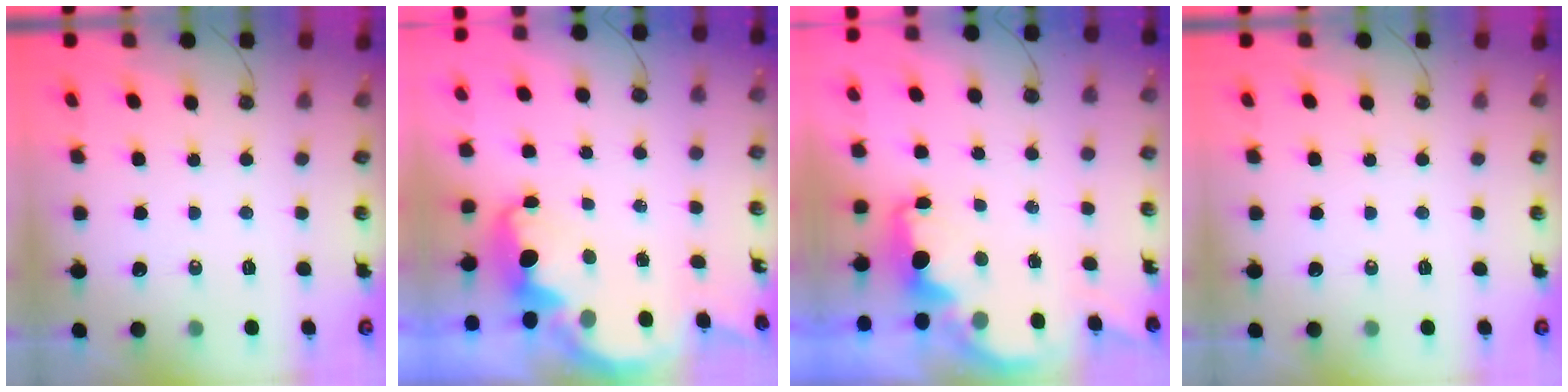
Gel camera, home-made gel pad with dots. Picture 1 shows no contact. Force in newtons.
{"total": 3.8, "press": 3.7, "slide": 0.7}
{"total": 2.2, "press": 2.0, "slide": 0.8}
{"total": 0.0}